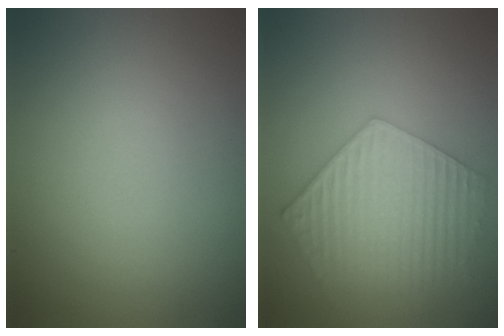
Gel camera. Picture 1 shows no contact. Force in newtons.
{"total": 5.8, "press": 4.6, "slide": 3.5}